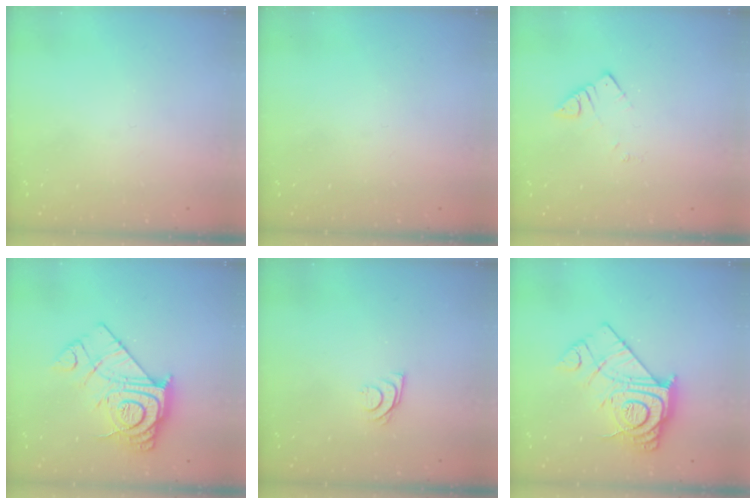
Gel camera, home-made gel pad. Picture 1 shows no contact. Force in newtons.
{"total": 0.0}
{"total": 2.8, "press": 2.7, "slide": 0.3}
{"total": 17.2, "press": 17.1, "slide": 1.3}
{"total": 5.7, "press": 5.7, "slide": 0.5}
{"total": 17.2, "press": 17.1, "slide": 1.3}